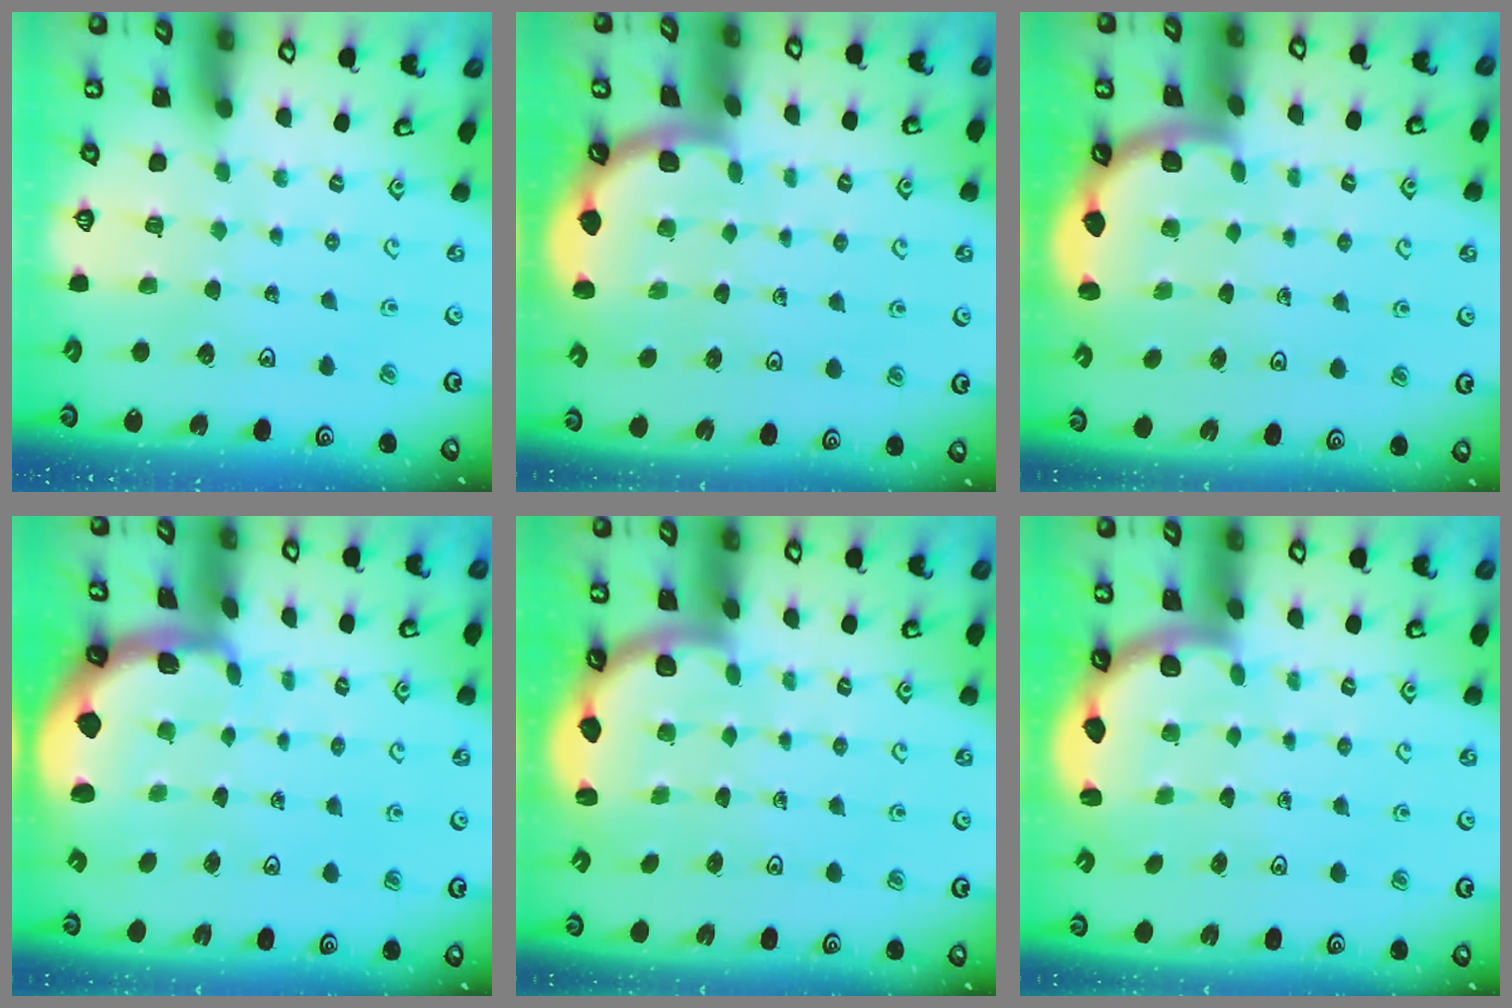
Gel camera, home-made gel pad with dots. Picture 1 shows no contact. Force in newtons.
{"total": 1.7, "press": 1.7, "slide": 0.0}
{"total": 1.7, "press": 1.7, "slide": 0.1}
{"total": 1.5, "press": 1.5, "slide": 0.4}
{"total": 2.6, "press": 2.5, "slide": 0.6}
{"total": 2.5, "press": 2.4, "slide": 0.7}